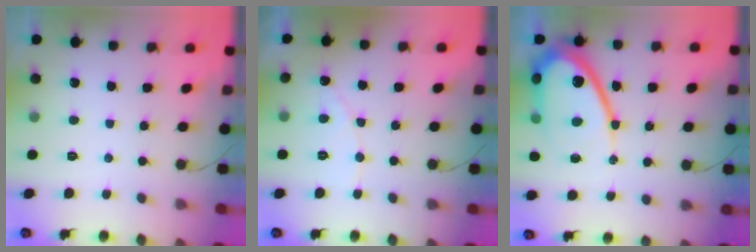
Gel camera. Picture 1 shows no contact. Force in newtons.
{"total": 5.4, "press": 5.4, "slide": 0.3}
{"total": 15.4, "press": 15.3, "slide": 1.4}